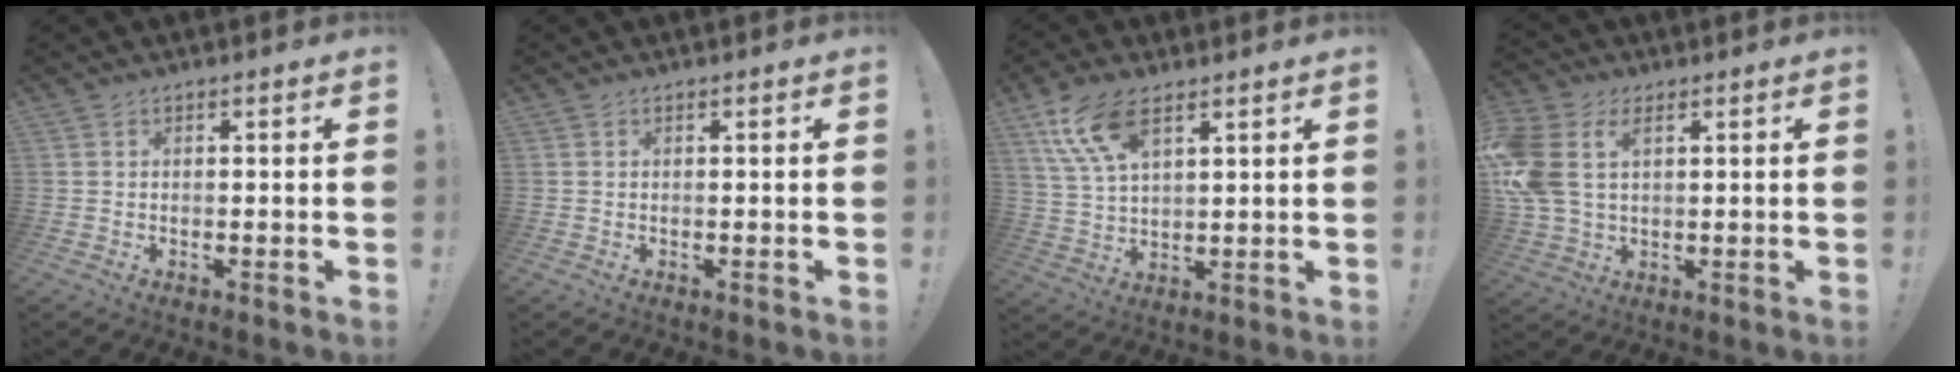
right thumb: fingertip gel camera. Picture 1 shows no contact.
{"total": 0.0}
{"total": 12.3, "force": [6.8, 5.4, 8.6], "torque": [-0.163, -0.021, 0.129]}
{"total": 12.2, "force": [3.8, 7.9, 8.5], "torque": [-0.192, -0.010, 0.072]}